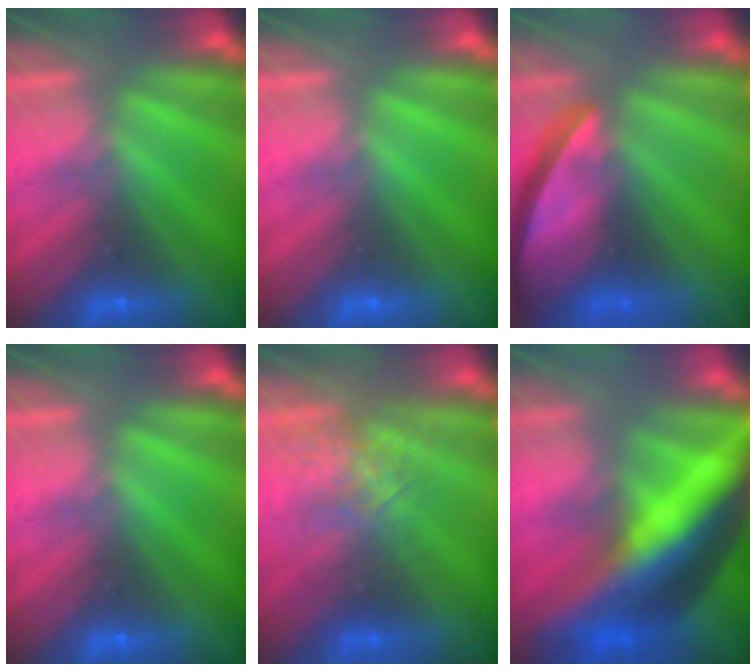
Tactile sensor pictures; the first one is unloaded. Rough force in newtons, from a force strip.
{"total": 0.0}
{"total": 8.3}
{"total": 0.0}
{"total": 2.6}
{"total": 7.6}